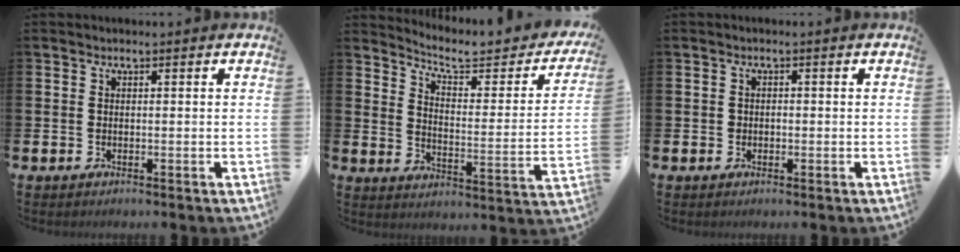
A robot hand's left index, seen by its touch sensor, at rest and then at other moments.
{"total": 6.2, "force": [5.3, 1.7, 2.7], "torque": [-0.068, -0.040, 0.081]}
{"total": 0.9, "force": [-0.2, 0.8, 0.3], "torque": [-0.006, 0.006, -0.006]}